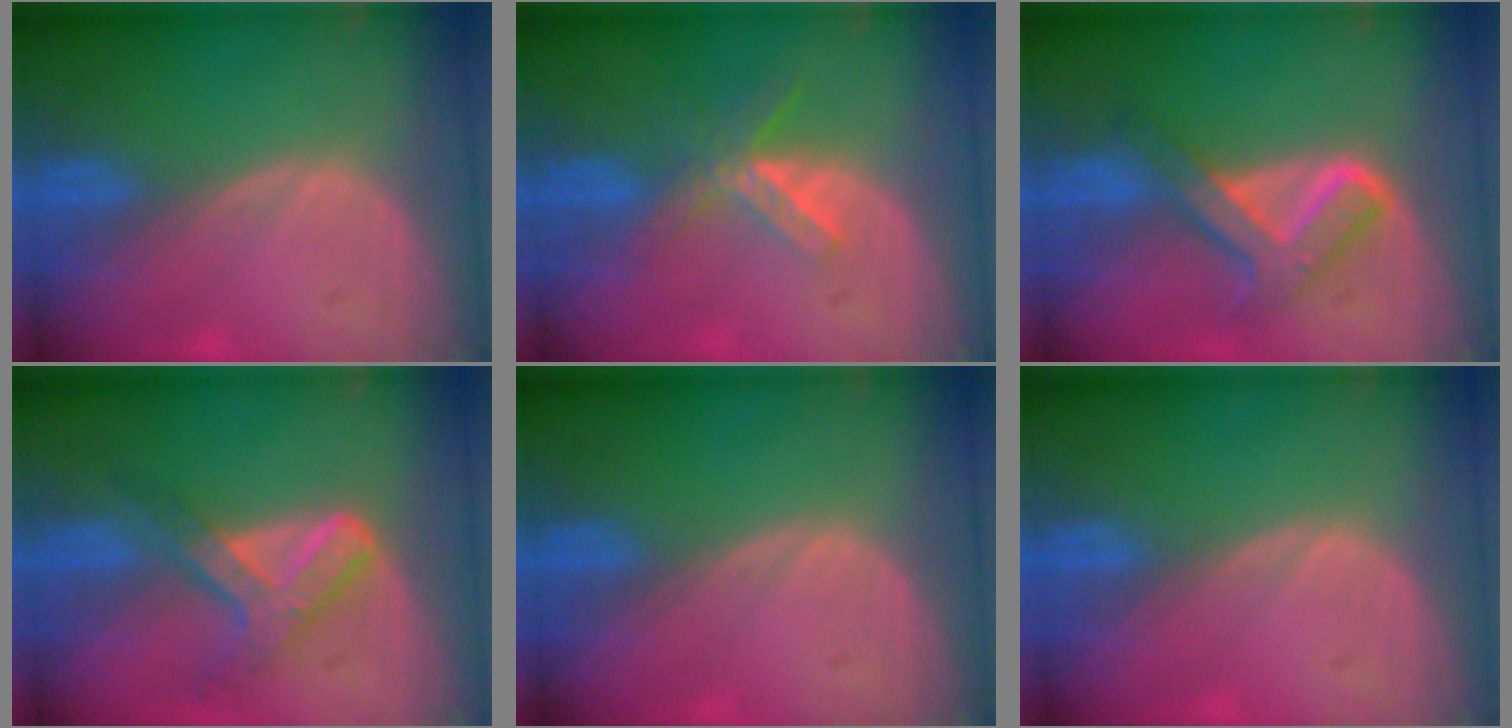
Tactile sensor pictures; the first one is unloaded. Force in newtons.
{"total": 5.4, "press": 4.9, "slide": 2.4}
{"total": 6.9, "press": 6.8, "slide": 0.7}
{"total": 7.3, "press": 6.2, "slide": 3.8}
{"total": 0.0}
{"total": 0.0}